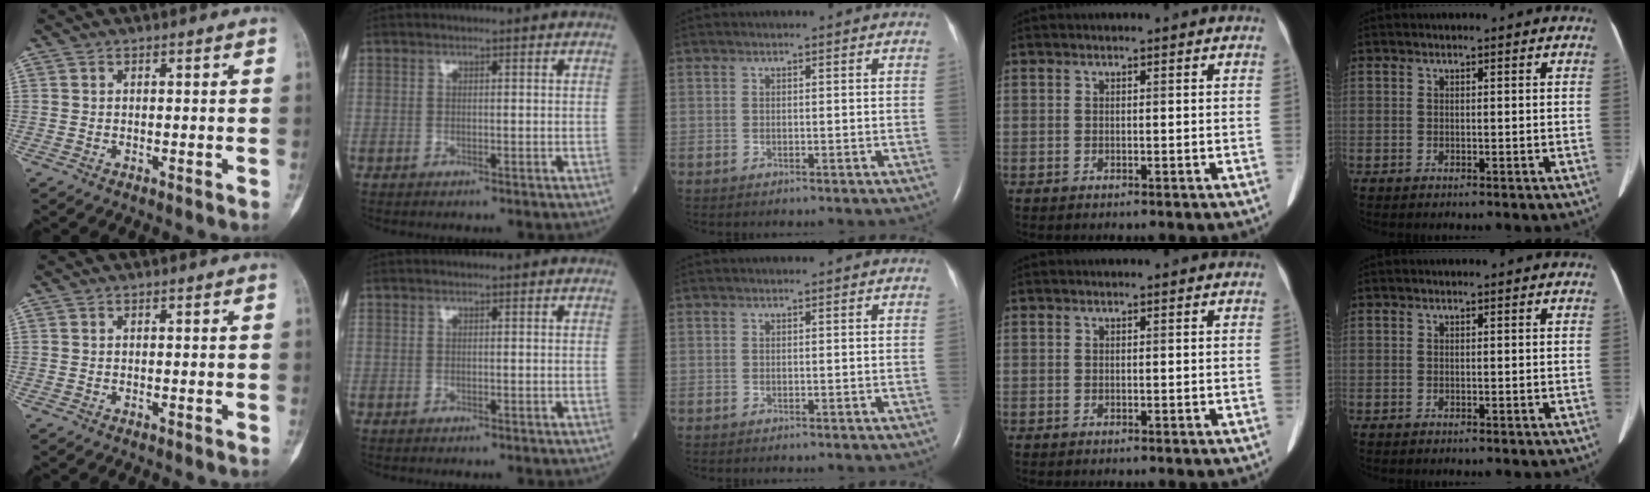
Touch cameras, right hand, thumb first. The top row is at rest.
{}